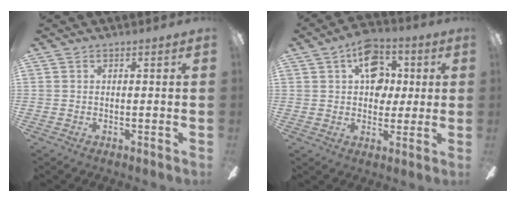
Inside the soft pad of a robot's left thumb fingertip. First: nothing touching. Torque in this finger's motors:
{"motor_torque": [-0.24, 0.49, -0.21, -0.02, 0.13]}